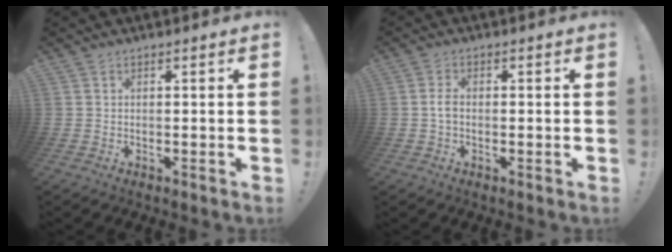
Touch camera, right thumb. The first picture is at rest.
{"total": 2.6, "force": [-0.6, 1.4, 2.0], "torque": [-0.044, 0.011, -0.009]}